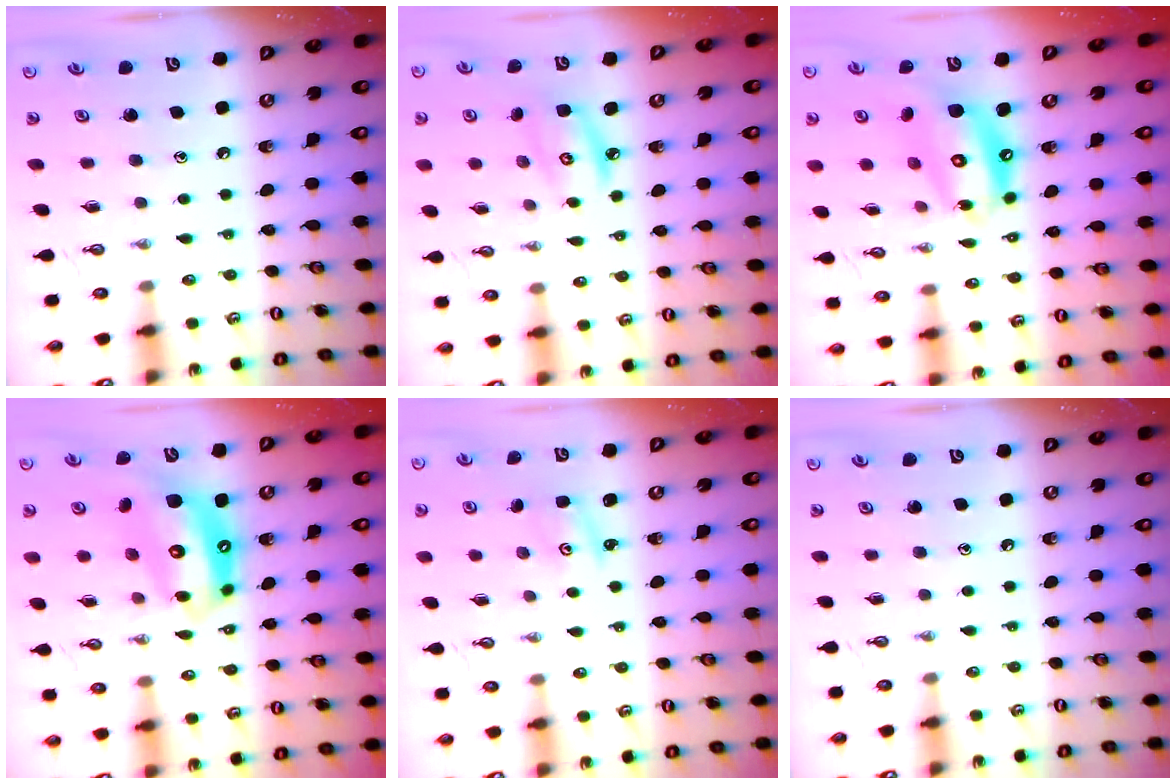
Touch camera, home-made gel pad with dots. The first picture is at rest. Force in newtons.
{"total": 6.0, "press": 6.0, "slide": 0.5}
{"total": 13.9, "press": 13.8, "slide": 1.3}
{"total": 13.4, "press": 13.3, "slide": 1.1}
{"total": 1.6, "press": 1.6, "slide": 0.2}
{"total": 0.0}